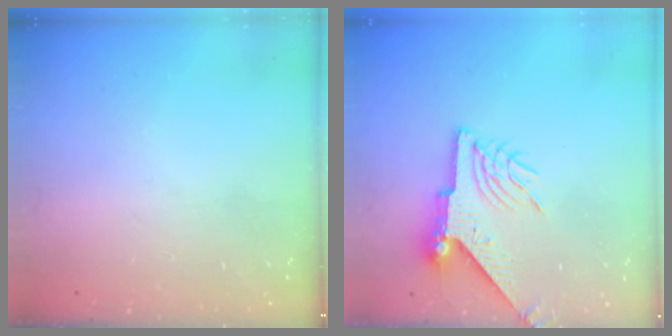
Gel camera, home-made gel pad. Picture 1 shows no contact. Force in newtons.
{"total": 9.4, "press": 9.3, "slide": 1.0}